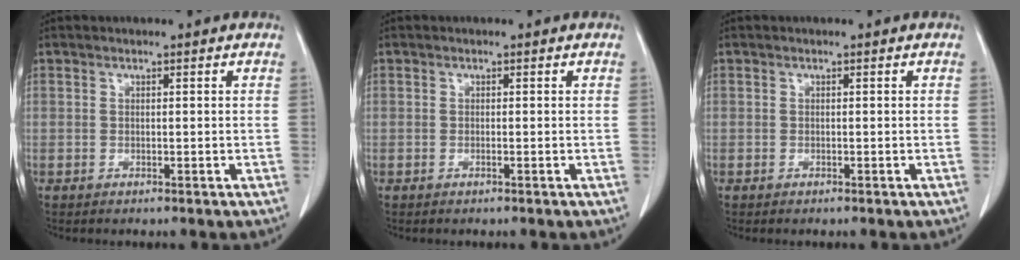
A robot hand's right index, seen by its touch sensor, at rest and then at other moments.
{"total": 0.0}
{"total": 0.0}